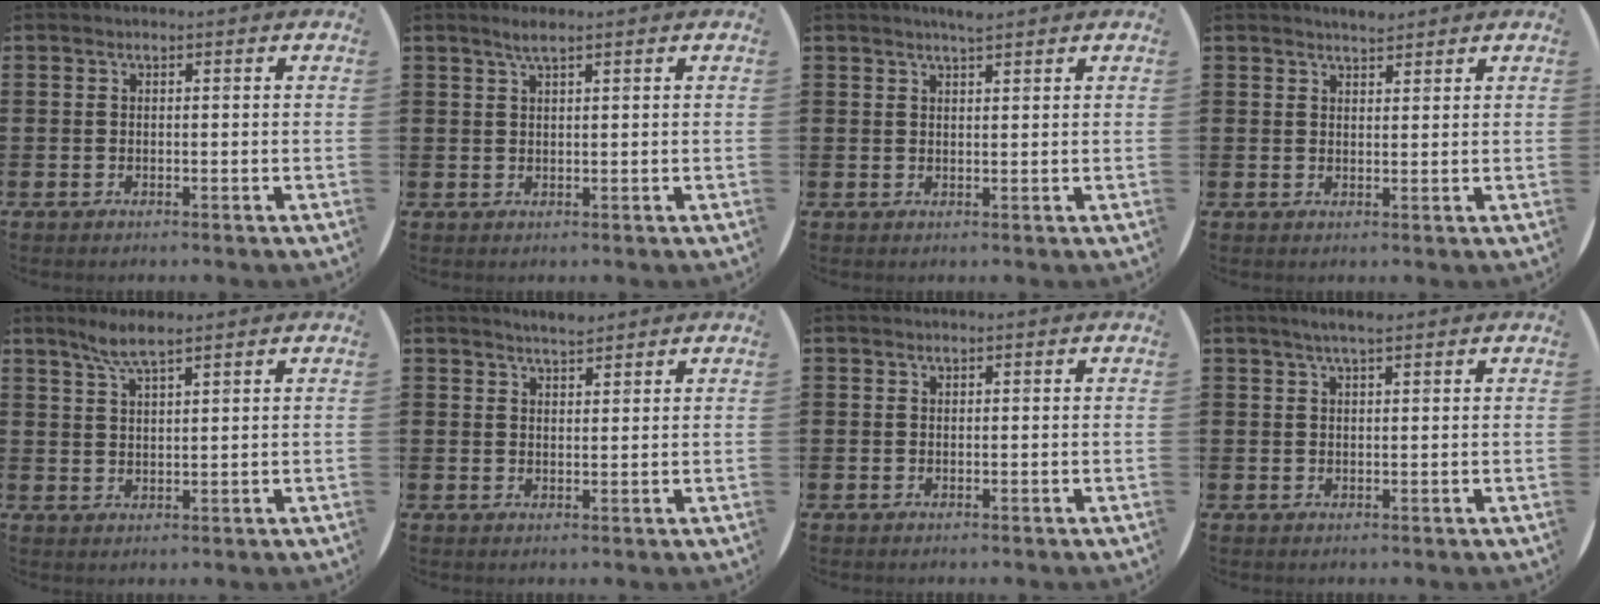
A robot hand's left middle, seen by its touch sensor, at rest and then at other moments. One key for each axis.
{"total": 1.9, "fx": 1.4, "fy": 0.1, "fz": 1.3, "tx": -0.025, "ty": 0.003, "tz": 0.024}
{"total": 2.0, "fx": 1.9, "fy": 0.0, "fz": 0.6, "tx": -0.012, "ty": 0.002, "tz": 0.035}
{"total": 1.8, "fx": 1.8, "fy": 0.2, "fz": 0.0, "tx": -0.002, "ty": 0.003, "tz": 0.034}
{"total": 3.8, "fx": 3.1, "fy": 0.3, "fz": 2.2, "tx": -0.048, "ty": 0.004, "tz": 0.054}
{"total": 2.3, "fx": 2.3, "fy": 0.1, "fz": 0.2, "tx": -0.007, "ty": 0.000, "tz": 0.043}
{"total": 0.0}
{"total": 2.6, "fx": 2.0, "fy": 0.3, "fz": 1.6, "tx": -0.024, "ty": 0.003, "tz": 0.032}